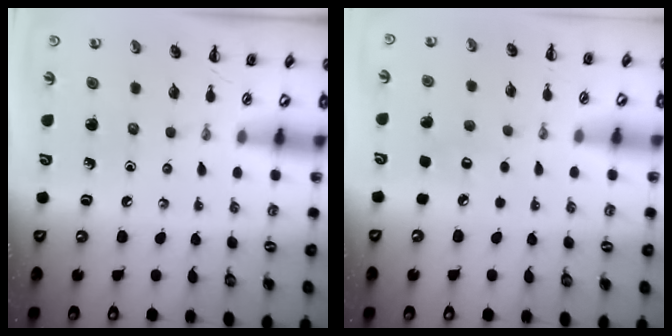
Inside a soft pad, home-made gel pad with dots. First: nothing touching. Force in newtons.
{"total": 5.1, "press": 4.9, "slide": 1.3}